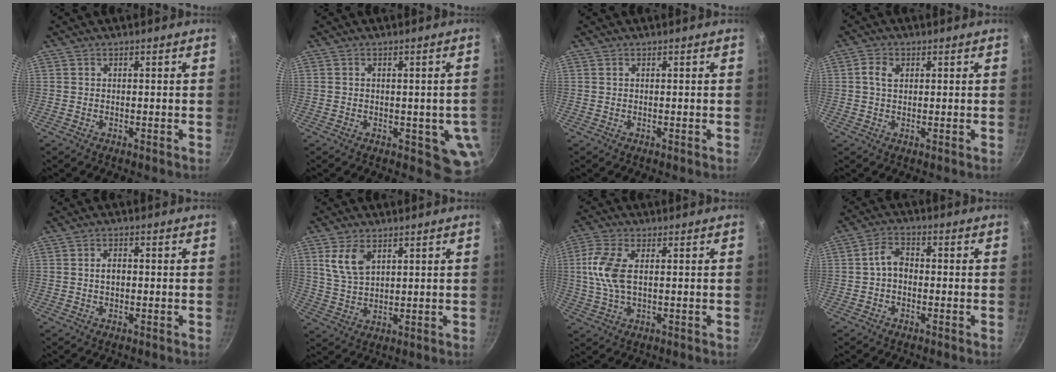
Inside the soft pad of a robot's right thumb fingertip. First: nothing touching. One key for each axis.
{"total": 6.4, "fx": -0.9, "fy": 3.8, "fz": 5.0, "tx": -0.037, "ty": -0.004, "tz": -0.009}
{"total": 0.0}
{"total": 3.2, "fx": 0.8, "fy": 2.2, "fz": 2.1, "tx": -0.036, "ty": 0.004, "tz": 0.012}
{"total": 2.3, "fx": 0.0, "fy": 1.4, "fz": 1.8, "tx": -0.030, "ty": 0.009, "tz": -0.002}
{"total": 7.2, "fx": 3.3, "fy": 3.9, "fz": 5.0, "tx": -0.089, "ty": -0.015, "tz": 0.070}
{"total": 10.5, "fx": -0.4, "fy": 7.1, "fz": 7.8, "tx": -0.148, "ty": 0.025, "tz": -0.020}
{"total": 4.3, "fx": -0.5, "fy": 3.0, "fz": 3.0, "tx": -0.049, "ty": 0.019, "tz": -0.017}